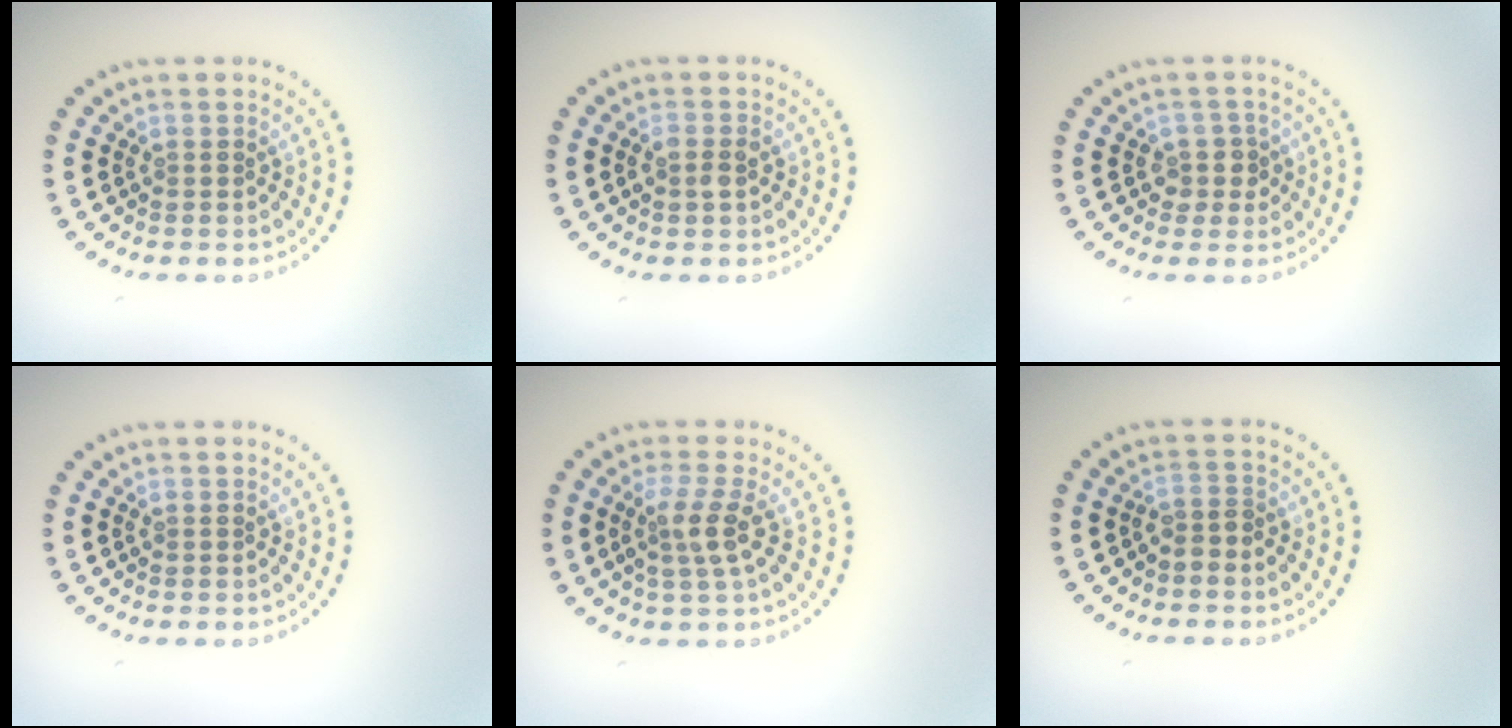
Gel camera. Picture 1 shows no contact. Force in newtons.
{"total": 1.3, "press": 1.3, "slide": 0.4}
{"total": 2.0, "press": 1.5, "slide": 1.3}
{"total": 0.0}
{"total": 2.7, "press": 2.2, "slide": 1.6}
{"total": 1.5, "press": 1.2, "slide": 0.9}